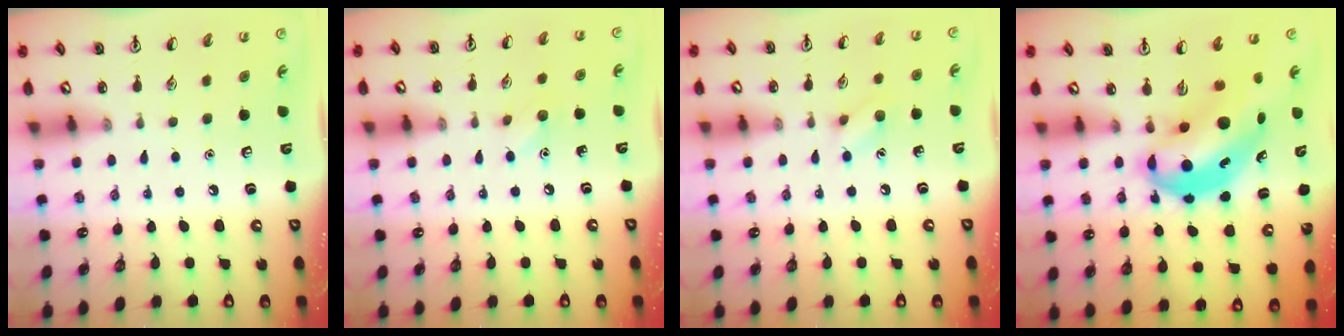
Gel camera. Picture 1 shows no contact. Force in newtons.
{"total": 5.4, "press": 5.1, "slide": 1.7}
{"total": 6.1, "press": 6.0, "slide": 1.0}
{"total": 8.4, "press": 8.1, "slide": 2.2}